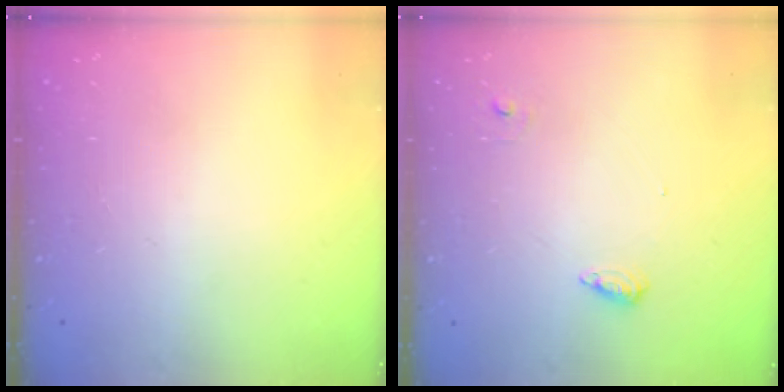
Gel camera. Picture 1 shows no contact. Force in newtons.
{"total": 6.2, "press": 6.1, "slide": 1.2}